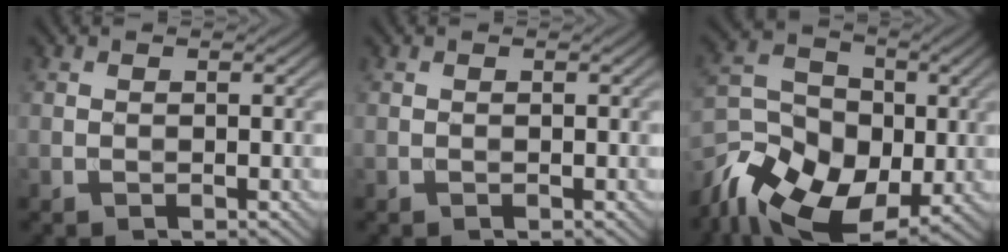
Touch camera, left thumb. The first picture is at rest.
{"total": 0.0}
{"total": 13.9, "force": [-5.9, 9.5, 8.2], "torque": [-0.197, -0.017, -0.110]}